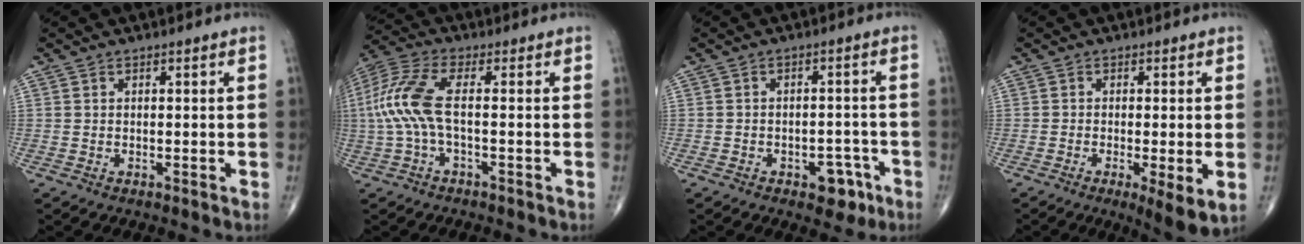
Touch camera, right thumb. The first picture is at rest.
{"total": 10.0, "force": [-0.5, 3.3, 9.4], "torque": [-0.241, 0.028, -0.014]}
{"total": 5.4, "force": [-2.9, 3.3, 3.2], "torque": [-0.014, 0.026, -0.034]}
{"total": 6.2, "force": [-1.7, 1.3, 5.9], "torque": [-0.096, -0.019, -0.028]}